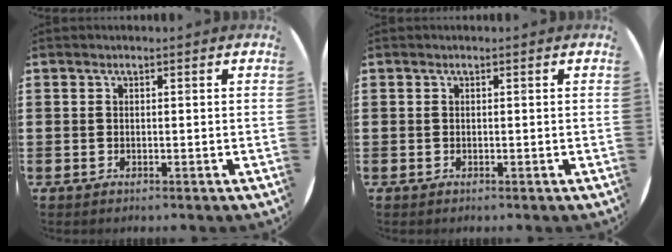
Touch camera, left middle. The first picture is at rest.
{"total": 0.0}